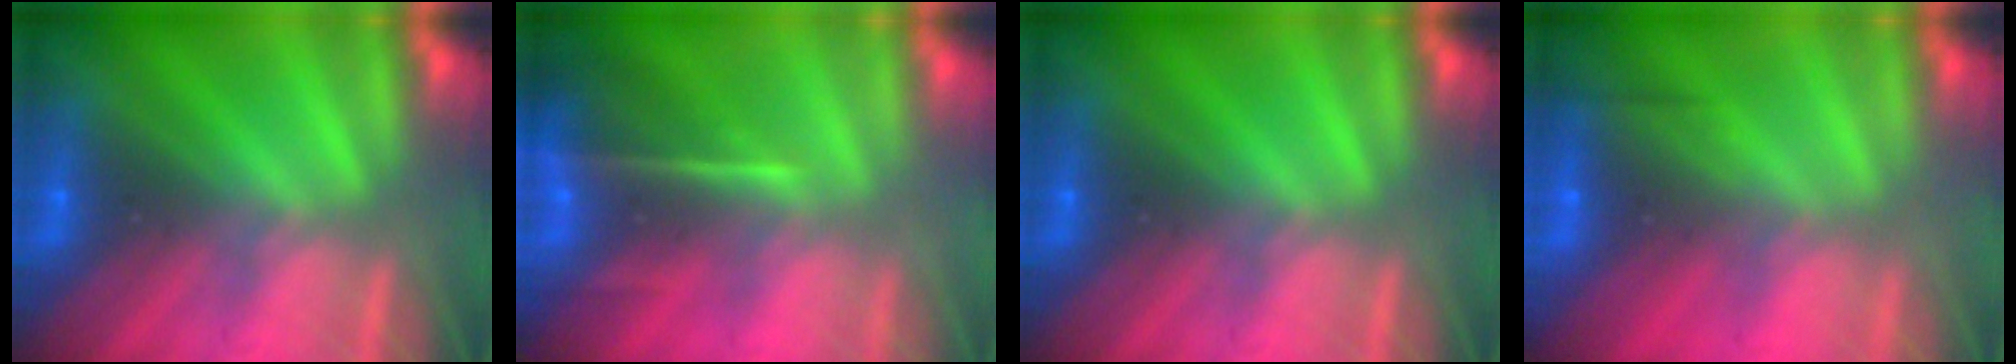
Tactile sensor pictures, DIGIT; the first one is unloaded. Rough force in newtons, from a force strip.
{"total": 7.6}
{"total": 0.0}
{"total": 2.4}